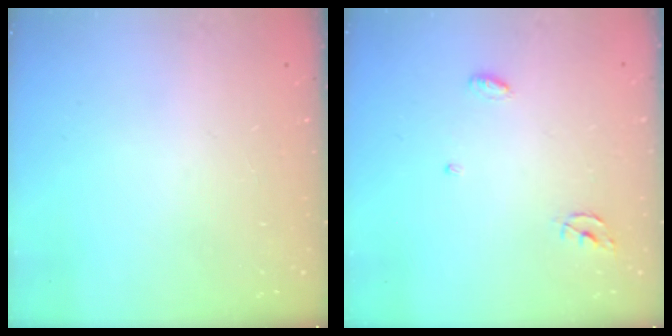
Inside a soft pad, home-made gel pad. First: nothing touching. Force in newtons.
{"total": 3.9, "press": 3.9, "slide": 0.2}